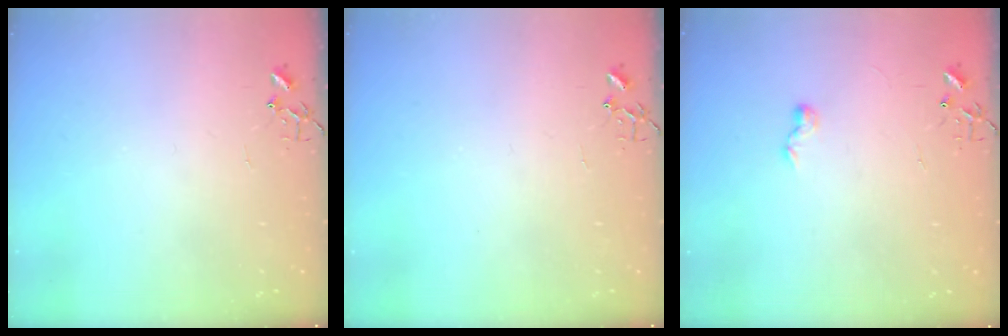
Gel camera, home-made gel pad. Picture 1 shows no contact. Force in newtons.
{"total": 0.0}
{"total": 5.3, "press": 5.2, "slide": 0.7}